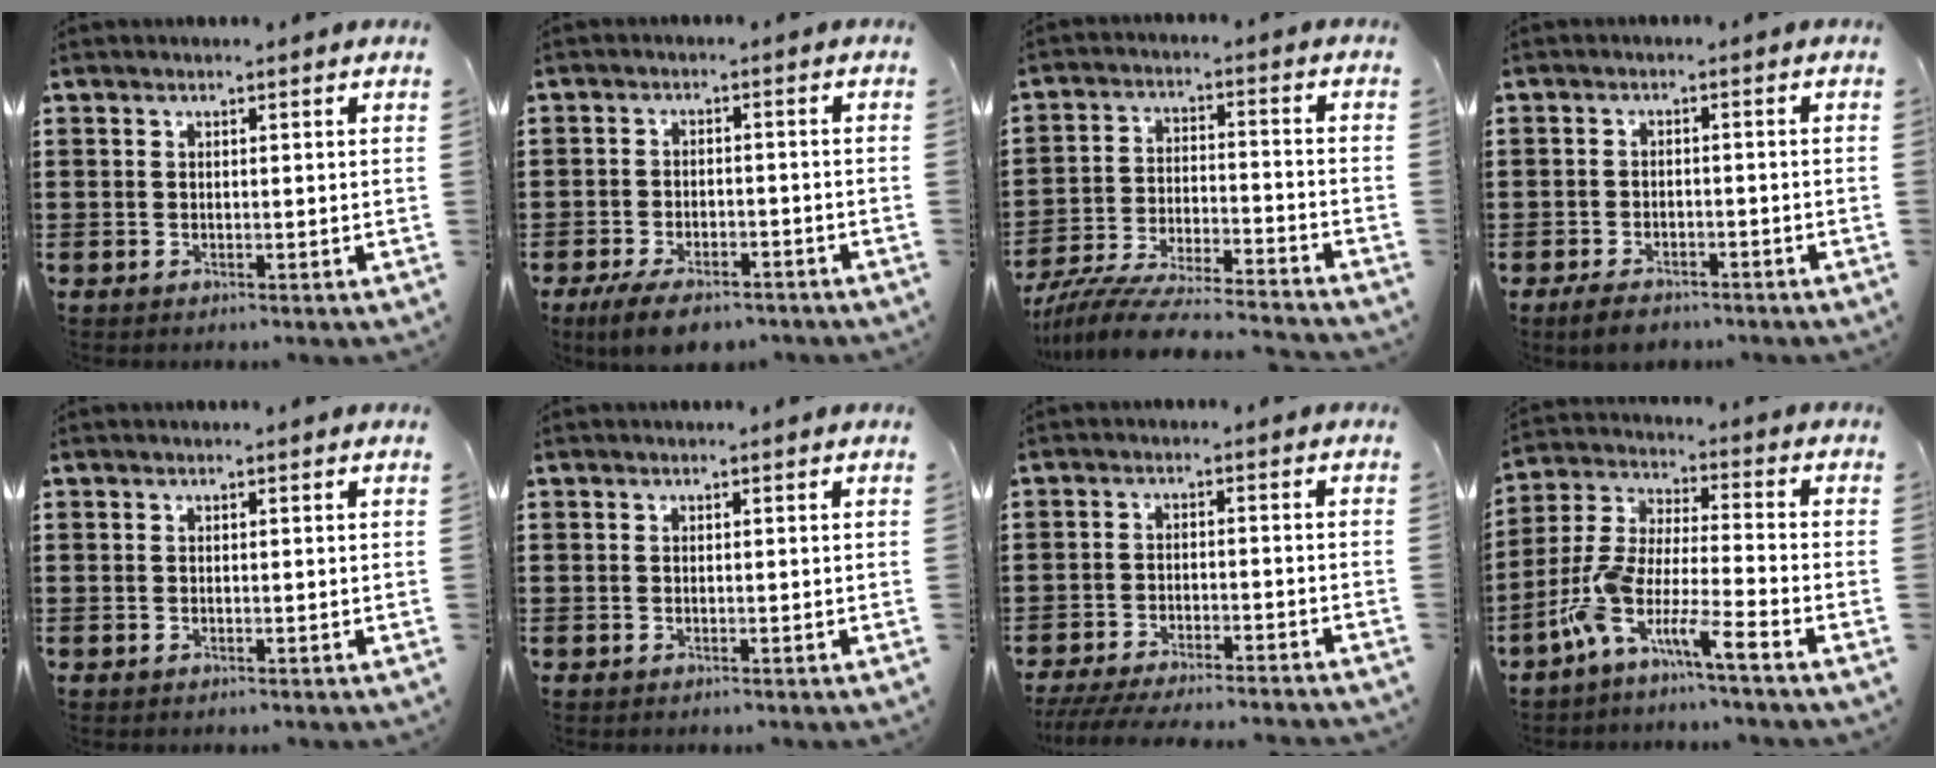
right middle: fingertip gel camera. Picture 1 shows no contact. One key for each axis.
{"total": 4.9, "fx": -4.2, "fy": 1.5, "fz": 2.1, "tx": -0.045, "ty": 0.003, "tz": -0.083}
{"total": 8.6, "fx": -8.2, "fy": 0.4, "fz": 2.7, "tx": -0.054, "ty": 0.006, "tz": -0.161}
{"total": 2.9, "fx": -2.6, "fy": 1.0, "fz": 0.7, "tx": -0.016, "ty": 0.008, "tz": -0.054}
{"total": 0.0}
{"total": 0.0}
{"total": 4.6, "fx": -4.4, "fy": -0.1, "fz": 1.3, "tx": -0.034, "ty": -0.011, "tz": -0.090}
{"total": 9.1, "fx": -7.5, "fy": -0.1, "fz": 5.1, "tx": -0.140, "ty": -0.022, "tz": -0.161}